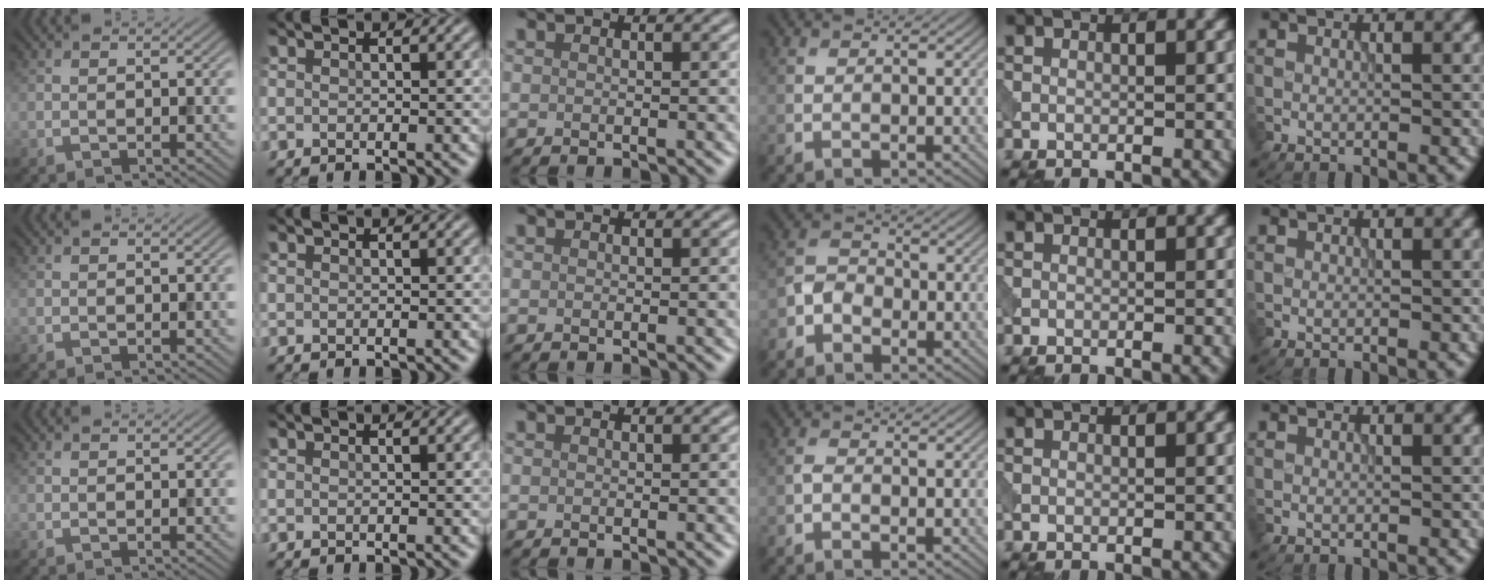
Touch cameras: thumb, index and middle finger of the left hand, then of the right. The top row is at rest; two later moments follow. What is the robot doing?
{"motion": "open", "object": "sandwich press"}